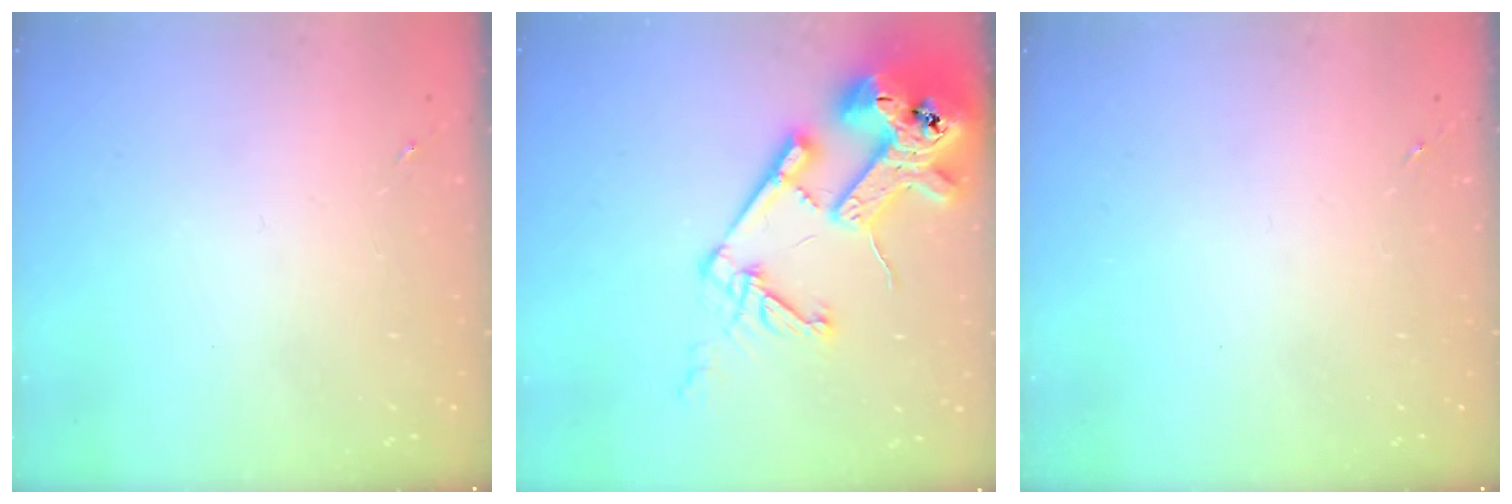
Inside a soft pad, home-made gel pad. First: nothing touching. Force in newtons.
{"total": 21.7, "press": 21.5, "slide": 2.7}
{"total": 0.0}